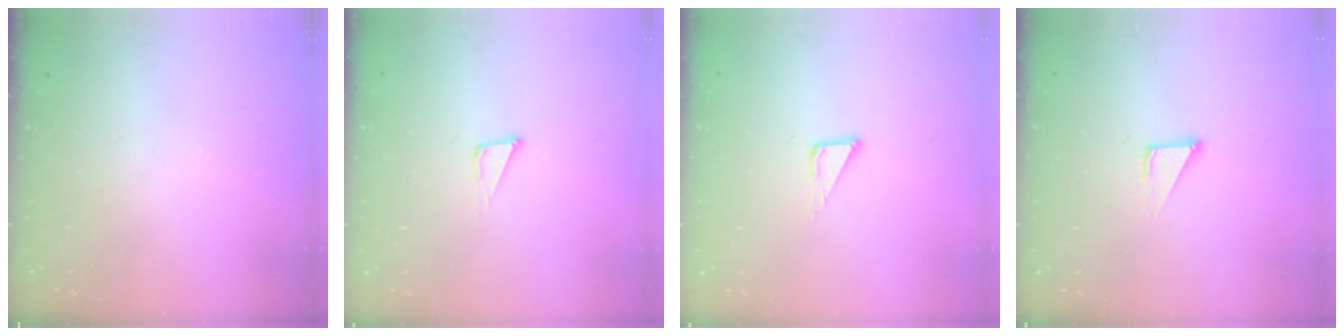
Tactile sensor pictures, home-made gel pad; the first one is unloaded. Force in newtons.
{"total": 3.1, "press": 3.0, "slide": 0.9}
{"total": 3.5, "press": 3.5, "slide": 0.2}
{"total": 2.1, "press": 2.1, "slide": 0.0}